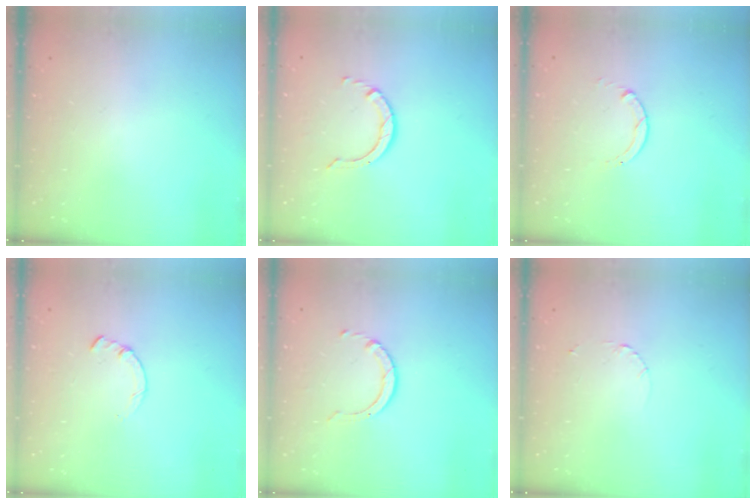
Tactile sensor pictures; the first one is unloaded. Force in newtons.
{"total": 2.9, "press": 2.9, "slide": 0.2}
{"total": 0.8, "press": 0.7, "slide": 0.1}
{"total": 0.7, "press": 0.6, "slide": 0.2}
{"total": 2.5, "press": 2.5, "slide": 0.2}
{"total": 1.6, "press": 1.6, "slide": 0.2}